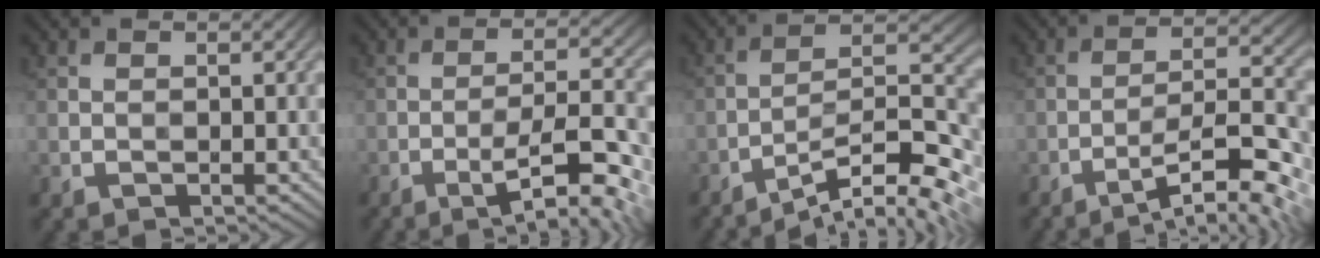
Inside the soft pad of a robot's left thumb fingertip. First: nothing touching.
{"total": 8.5, "force": [-4.4, 1.7, 7.1], "torque": [-0.123, 0.005, -0.067]}
{"total": 12.4, "force": [-8.6, 2.0, 8.6], "torque": [-0.135, 0.008, -0.142]}
{"total": 11.0, "force": [-7.1, 2.1, 8.0], "torque": [-0.138, 0.009, -0.111]}